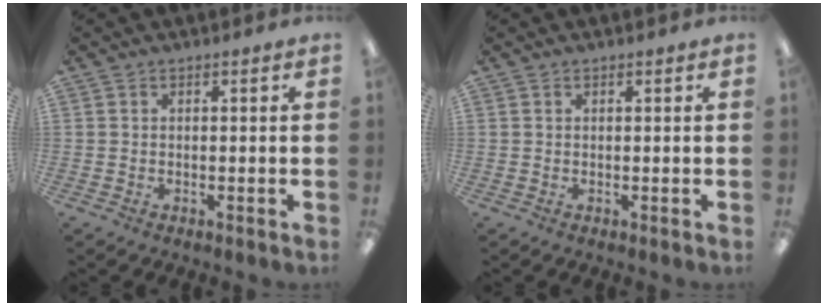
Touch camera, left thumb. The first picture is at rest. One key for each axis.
{"total": 0.0}